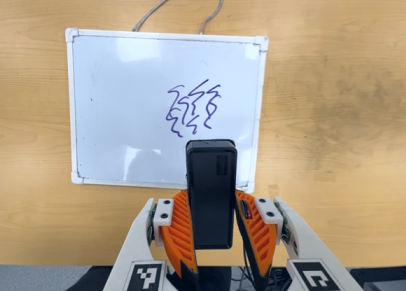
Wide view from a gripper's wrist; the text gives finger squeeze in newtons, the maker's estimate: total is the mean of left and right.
{"total": 4.5, "left": 3.4, "right": 5.6}